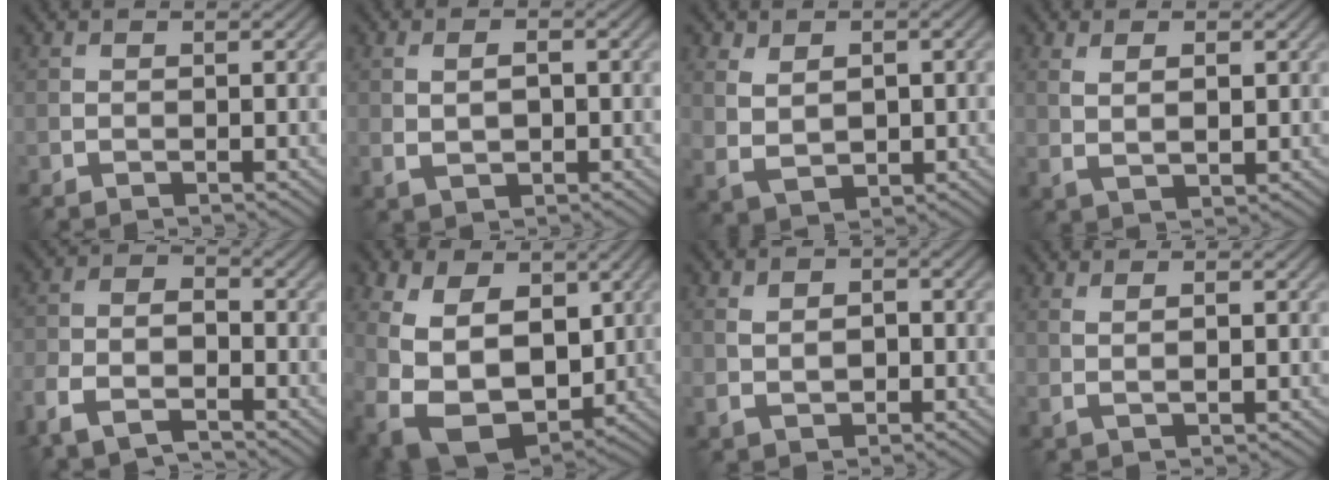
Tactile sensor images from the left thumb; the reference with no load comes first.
{"total": 2.9, "force": [-0.1, 1.8, 2.3], "torque": [-0.046, -0.001, 0.003]}
{"total": 4.8, "force": [1.1, 3.3, 3.2], "torque": [-0.077, -0.006, 0.037]}
{"total": 3.5, "force": [1.1, 1.5, 2.9], "torque": [-0.065, -0.005, 0.025]}
{"total": 6.6, "force": [-4.4, 2.9, 4.0], "torque": [-0.085, -0.013, -0.095]}
{"total": 15.2, "force": [-0.2, 10.8, 10.7], "torque": [-0.217, -0.016, 0.023]}
{"total": 3.9, "force": [-0.1, 2.7, 2.8], "torque": [-0.056, -0.001, 0.000]}
{"total": 2.0, "force": [0.6, 0.4, 1.9], "torque": [-0.038, 0.001, 0.014]}